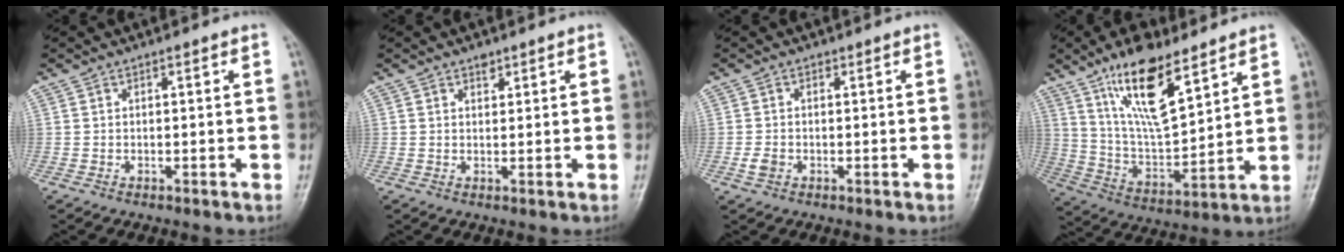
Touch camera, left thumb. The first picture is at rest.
{"total": 1.5, "force": [1.0, 0.9, 0.5], "torque": [0.001, -0.006, 0.015]}
{"total": 2.2, "force": [-0.6, 1.8, 1.1], "torque": [-0.016, 0.002, -0.010]}
{"total": 15.8, "force": [9.8, 5.5, 11.1], "torque": [-0.175, -0.052, 0.191]}